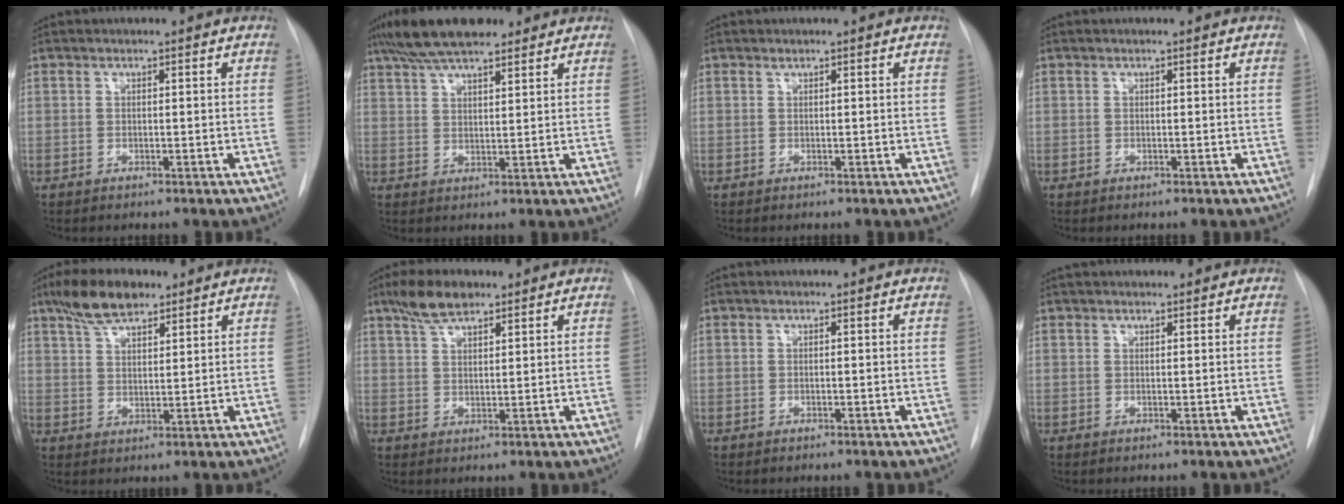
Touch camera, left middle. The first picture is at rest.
{"total": 11.0, "force": [8.5, 3.0, 6.4], "torque": [-0.118, 0.030, 0.146]}
{"total": 0.0}
{"total": 0.0}
{"total": 8.2, "force": [6.0, 3.1, 4.6], "torque": [-0.086, 0.015, 0.109]}
{"total": 5.7, "force": [4.2, 2.0, 3.3], "torque": [-0.066, 0.013, 0.080]}
{"total": 0.0}
{"total": 3.7, "force": [3.4, 1.0, 1.2], "torque": [-0.012, 0.033, 0.048]}